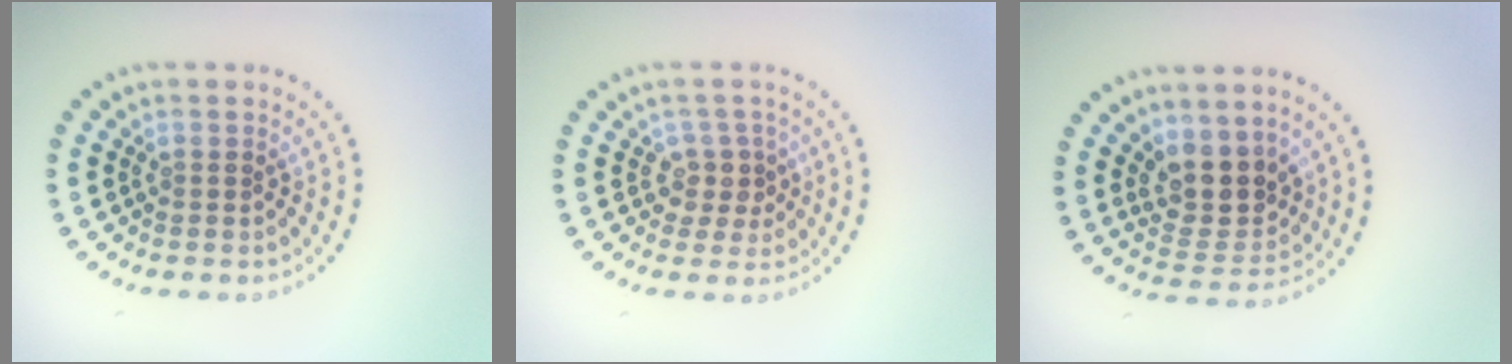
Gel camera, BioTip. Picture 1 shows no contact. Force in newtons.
{"total": 2.2, "press": 1.9, "slide": 1.1}
{"total": 3.9, "press": 3.4, "slide": 1.8}